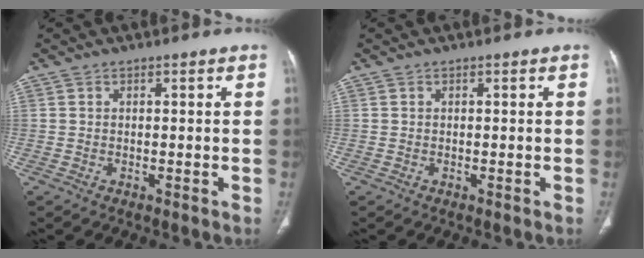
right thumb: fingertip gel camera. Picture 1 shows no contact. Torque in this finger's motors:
{"motor_torque": [0.04, 0.04, -0.09, 0.09, 0.01]}